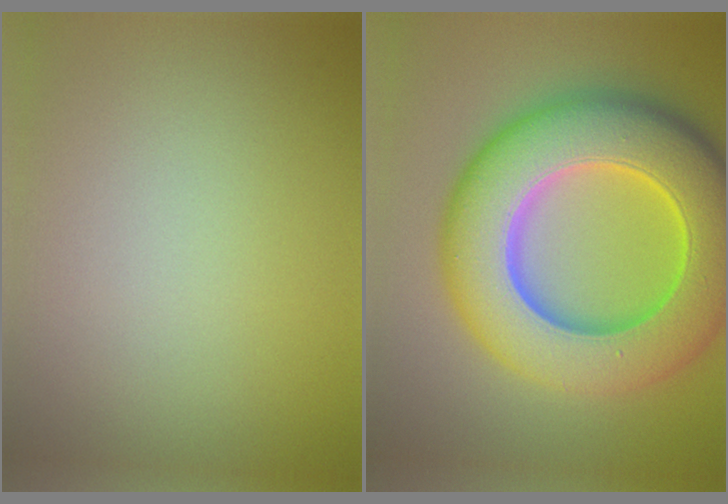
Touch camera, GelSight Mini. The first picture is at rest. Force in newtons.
{"total": 13.9, "press": 13.9, "slide": 0.1}